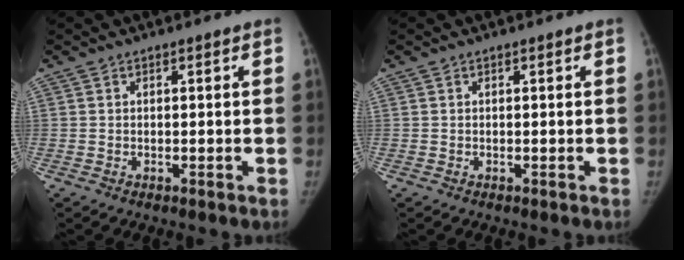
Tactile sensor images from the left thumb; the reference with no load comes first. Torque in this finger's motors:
{"motor_torque": [0.00, 0.00, 0.09, 0.02, 0.00]}